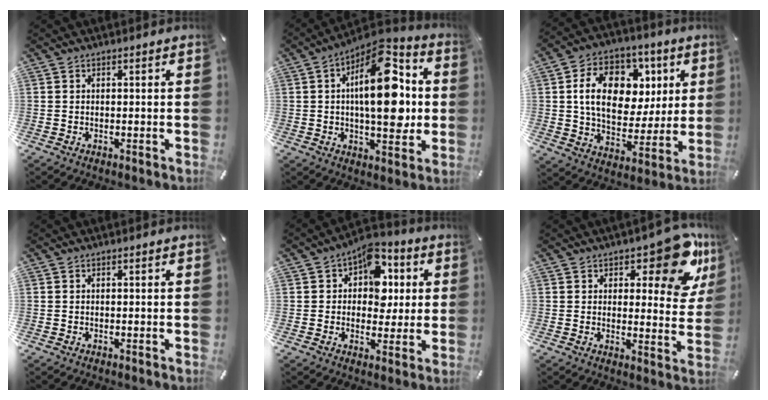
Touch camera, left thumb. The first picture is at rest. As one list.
[{"total": 20.0, "force": [3.2, 9.2, 17.5], "torque": [-0.271, -0.014, 0.050]}, {"total": 16.7, "force": [4.7, 12.3, 10.2], "torque": [-0.157, 0.005, 0.090]}, {"total": 0.0}, {"total": 11.3, "force": [3.6, 8.6, 6.4], "torque": [-0.080, -0.023, 0.064]}, {"total": 13.1, "force": [8.8, 5.5, 8.0], "torque": [-0.079, -0.065, 0.147]}]